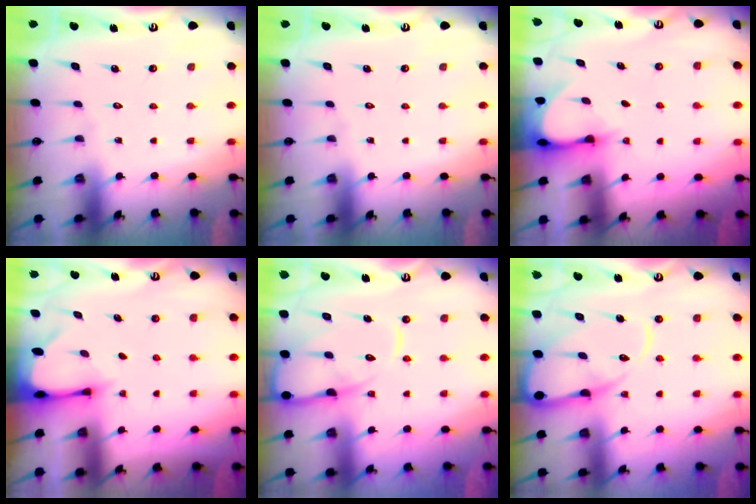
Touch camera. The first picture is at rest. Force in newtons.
{"total": 0.0}
{"total": 4.0, "press": 3.9, "slide": 0.3}
{"total": 2.0, "press": 2.0, "slide": 0.1}
{"total": 11.6, "press": 11.6, "slide": 1.0}
{"total": 11.8, "press": 11.7, "slide": 1.2}